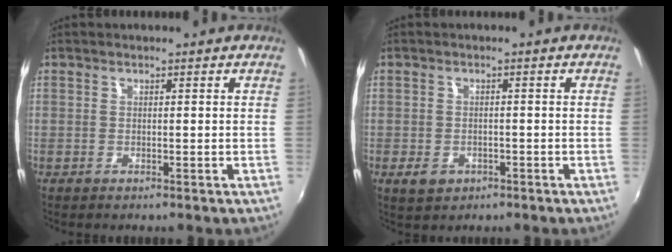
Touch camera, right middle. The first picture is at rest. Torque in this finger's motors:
{"motor_torque": [0.63, -0.38, 0.03, 0.02]}